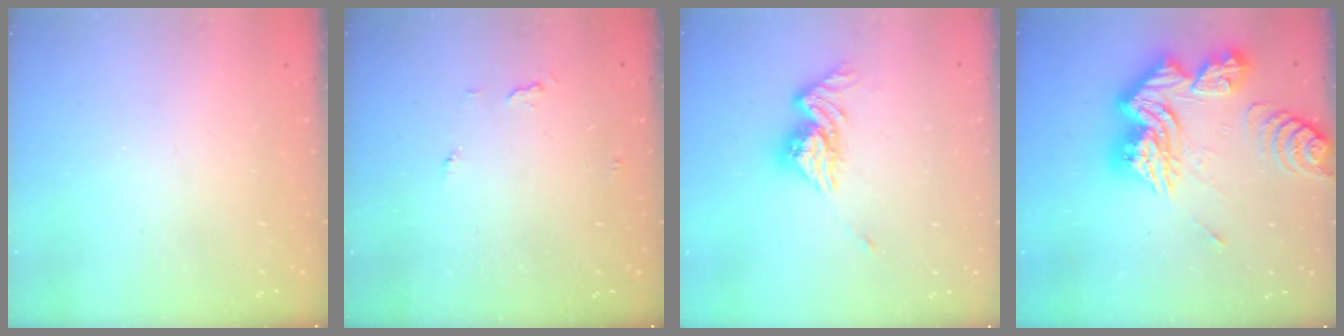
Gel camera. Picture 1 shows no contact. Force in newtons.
{"total": 4.6, "press": 4.5, "slide": 0.4}
{"total": 12.5, "press": 12.5, "slide": 1.3}
{"total": 23.5, "press": 23.4, "slide": 2.4}